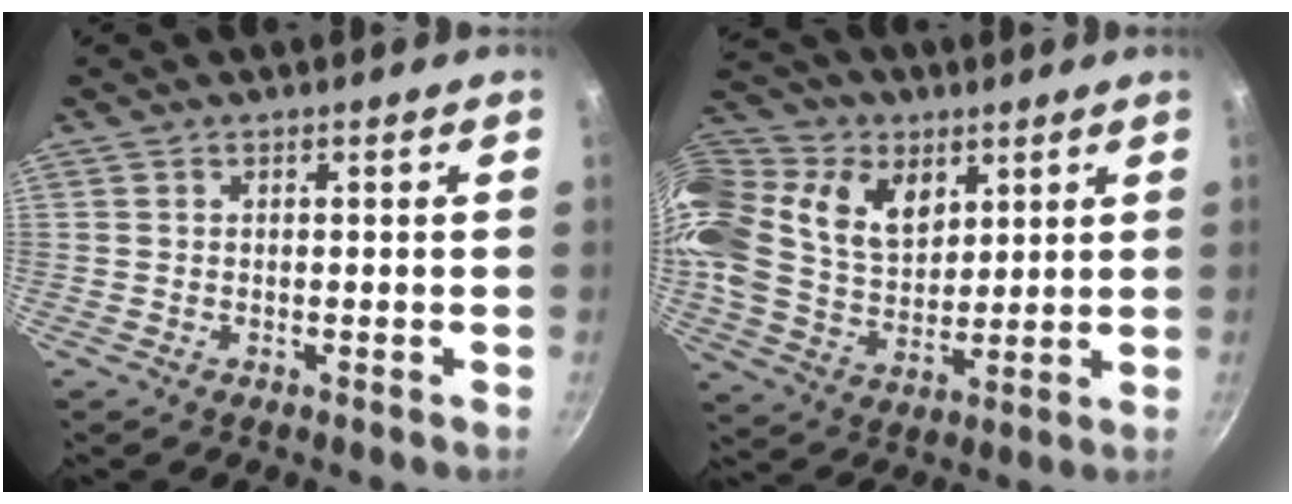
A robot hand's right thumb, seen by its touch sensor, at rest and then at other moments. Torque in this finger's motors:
{"motor_torque": [0.38, 1.16, 0.36, 0.11, 0.26]}